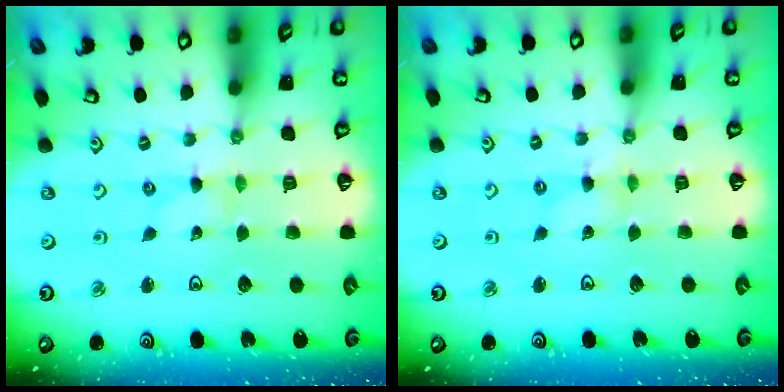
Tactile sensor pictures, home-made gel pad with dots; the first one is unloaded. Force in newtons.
{"total": 0.0}